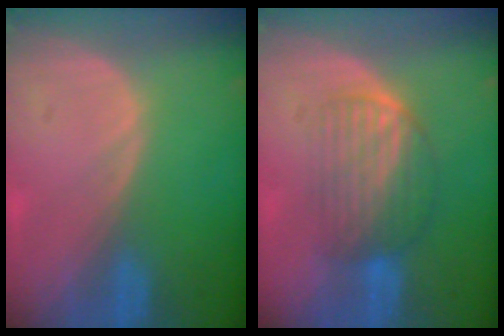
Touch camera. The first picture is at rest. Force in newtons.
{"total": 6.3, "press": 6.2, "slide": 1.5}